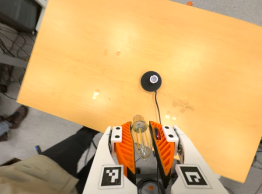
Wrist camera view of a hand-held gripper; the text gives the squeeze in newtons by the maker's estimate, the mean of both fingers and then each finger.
{"total": 20.5, "left": 22.3, "right": 18.6}